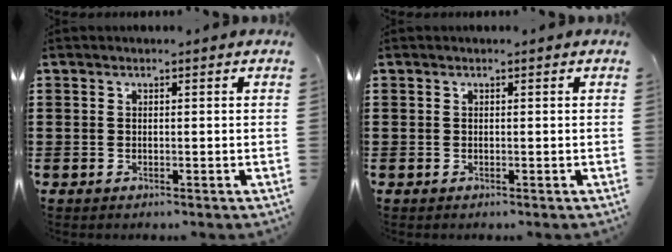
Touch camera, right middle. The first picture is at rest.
{"total": 0.0}